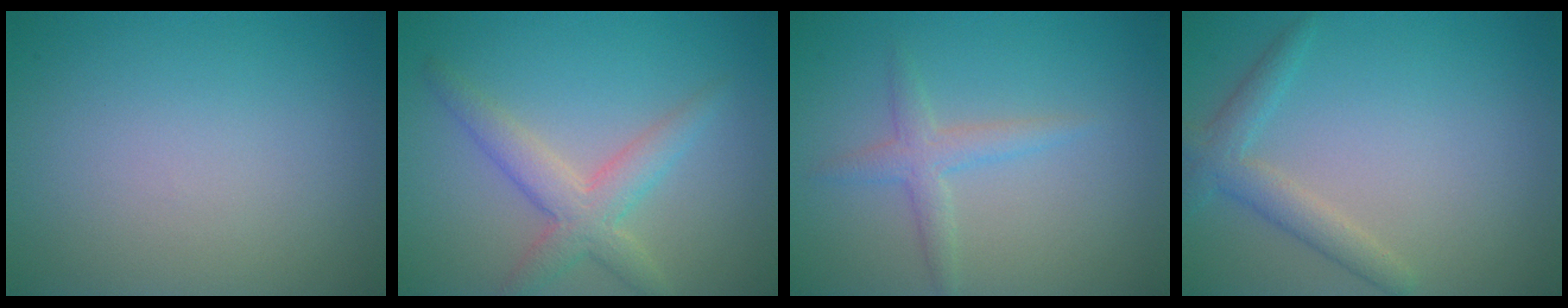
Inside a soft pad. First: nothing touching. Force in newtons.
{"total": 3.8, "press": 3.8, "slide": 0.2}
{"total": 2.1, "press": 2.1, "slide": 0.1}
{"total": 2.6, "press": 2.6, "slide": 0.1}